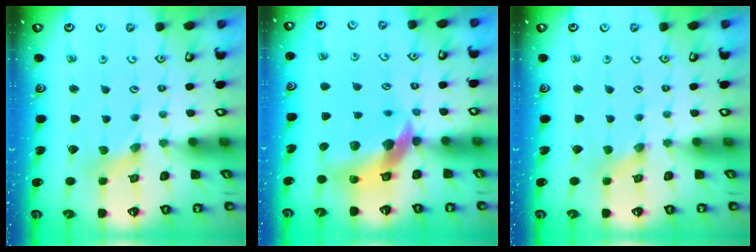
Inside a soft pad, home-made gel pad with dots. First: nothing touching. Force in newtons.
{"total": 13.3, "press": 13.1, "slide": 2.1}
{"total": 0.0}